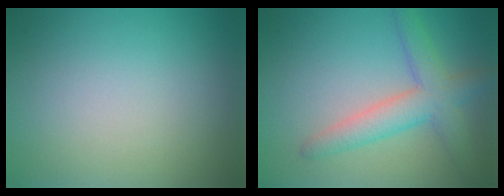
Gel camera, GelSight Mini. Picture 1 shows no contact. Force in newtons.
{"total": 4.5, "press": 4.5, "slide": 0.2}